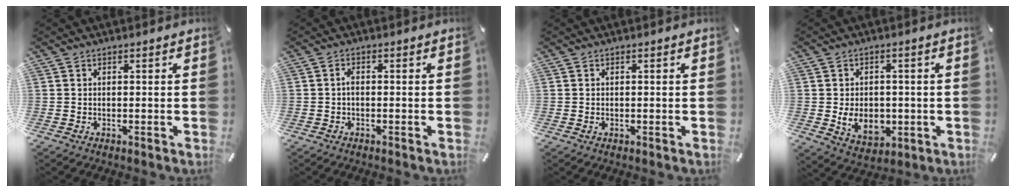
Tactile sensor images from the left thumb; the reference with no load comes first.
{"total": 1.5, "force": [-0.4, 0.7, 1.3], "torque": [-0.027, 0.002, -0.008]}
{"total": 0.0}
{"total": 8.5, "force": [-1.3, 6.5, 5.4], "torque": [-0.093, 0.002, -0.020]}